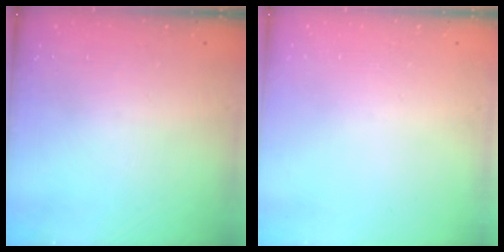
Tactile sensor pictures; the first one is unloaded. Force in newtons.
{"total": 0.0}